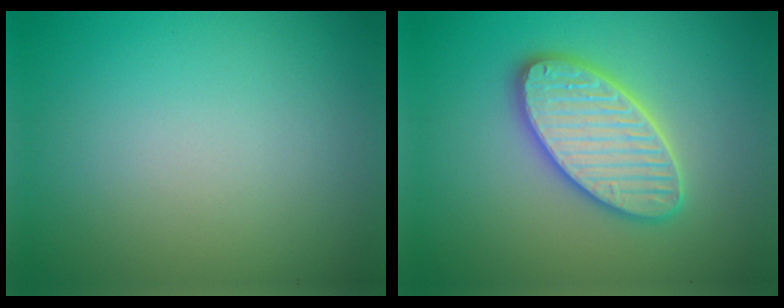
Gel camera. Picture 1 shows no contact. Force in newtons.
{"total": 5.8, "press": 5.8, "slide": 0.6}